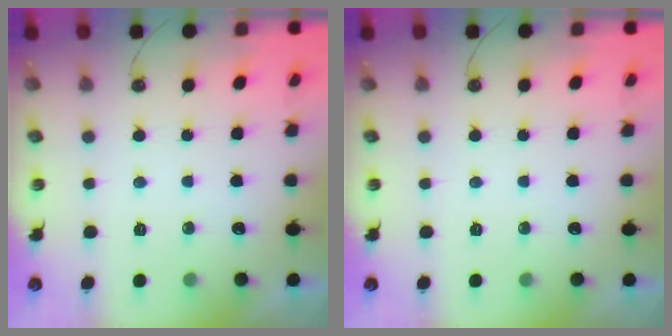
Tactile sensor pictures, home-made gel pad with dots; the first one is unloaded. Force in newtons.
{"total": 0.0}